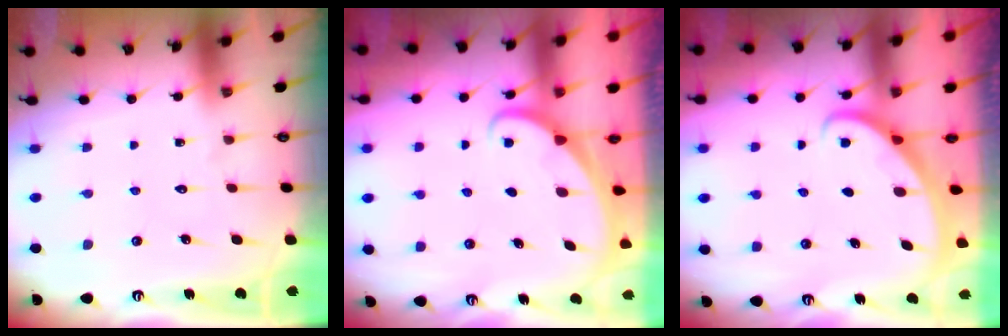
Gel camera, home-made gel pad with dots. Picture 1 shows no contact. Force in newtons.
{"total": 1.6, "press": 1.6, "slide": 0.1}
{"total": 2.6, "press": 2.6, "slide": 0.1}